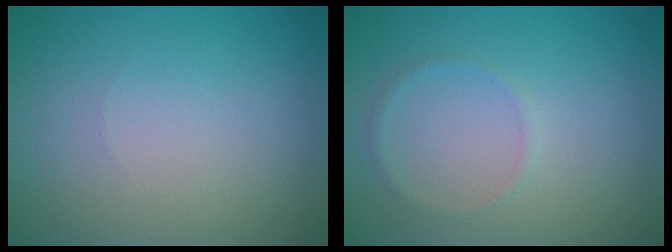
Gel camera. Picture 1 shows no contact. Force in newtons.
{"total": 0.8, "press": 0.8, "slide": 0.1}